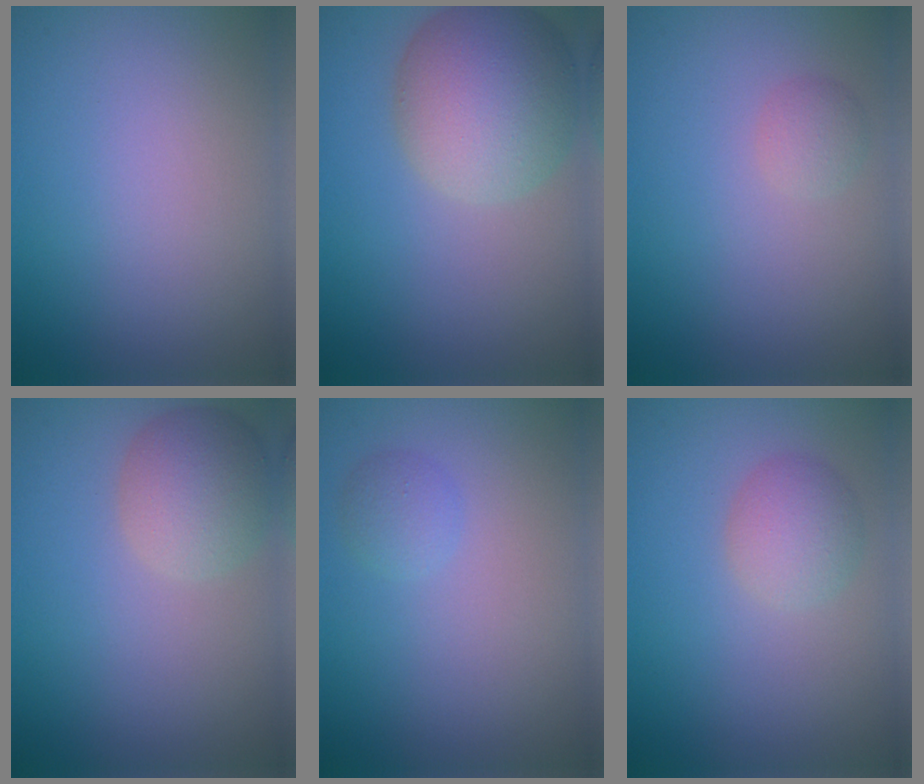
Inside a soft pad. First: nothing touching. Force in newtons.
{"total": 8.2, "press": 8.2, "slide": 0.4}
{"total": 1.3, "press": 1.3, "slide": 0.2}
{"total": 4.4, "press": 4.4, "slide": 0.2}
{"total": 1.3, "press": 1.3, "slide": 0.1}
{"total": 2.7, "press": 2.7, "slide": 0.2}